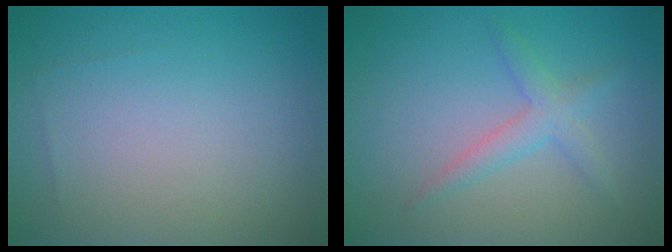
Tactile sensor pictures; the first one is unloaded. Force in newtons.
{"total": 2.2, "press": 2.2, "slide": 0.1}